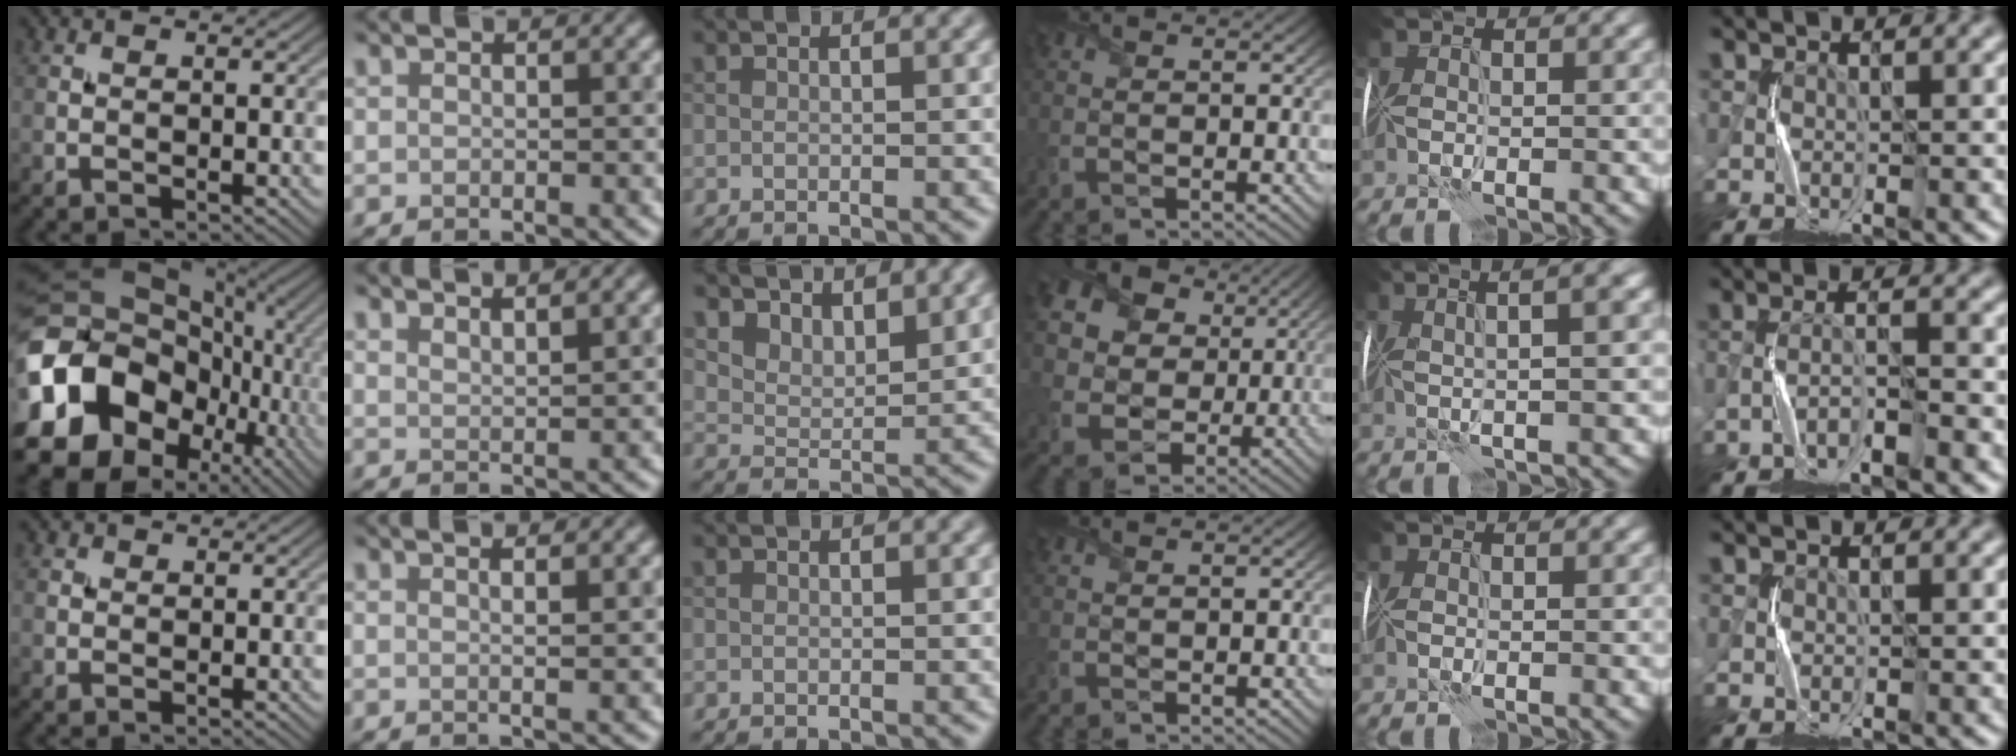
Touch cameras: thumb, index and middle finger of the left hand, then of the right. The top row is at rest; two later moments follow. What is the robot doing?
{"motion": "fold", "object": "memory foam"}